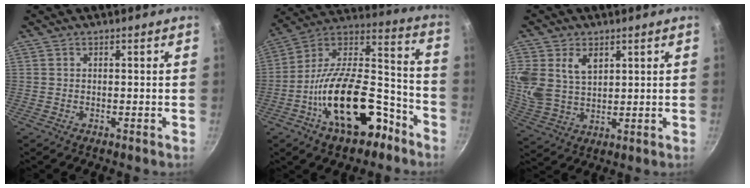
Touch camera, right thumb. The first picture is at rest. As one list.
[{"total": 24.4, "force": [-11.2, 12.2, 17.9], "torque": [-0.258, 0.089, -0.186]}, {"total": 12.6, "force": [4.7, 8.8, 7.7], "torque": [-0.167, -0.009, 0.101]}]